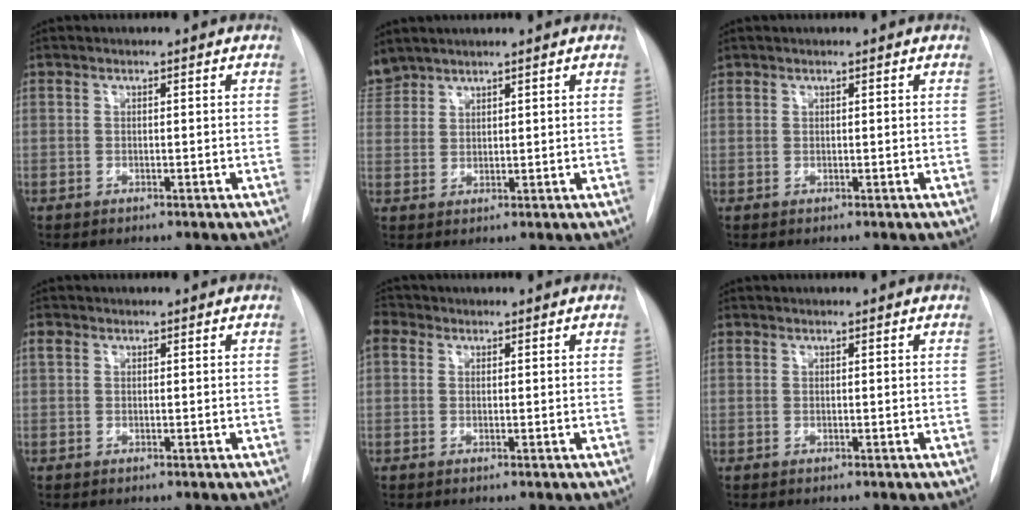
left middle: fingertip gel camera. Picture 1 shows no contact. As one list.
[{"total": 4.1, "force": [3.9, 1.2, 0.1], "torque": [-0.008, 0.014, 0.083]}, {"total": 0.6, "force": [0.5, 0.3, -0.1], "torque": [0.000, 0.006, 0.010]}, {"total": 1.0, "force": [0.4, 0.8, 0.4], "torque": [-0.010, 0.012, 0.007]}, {"total": 3.2, "force": [1.3, 2.6, 1.4], "torque": [-0.039, 0.020, 0.026]}, {"total": 0.0}]